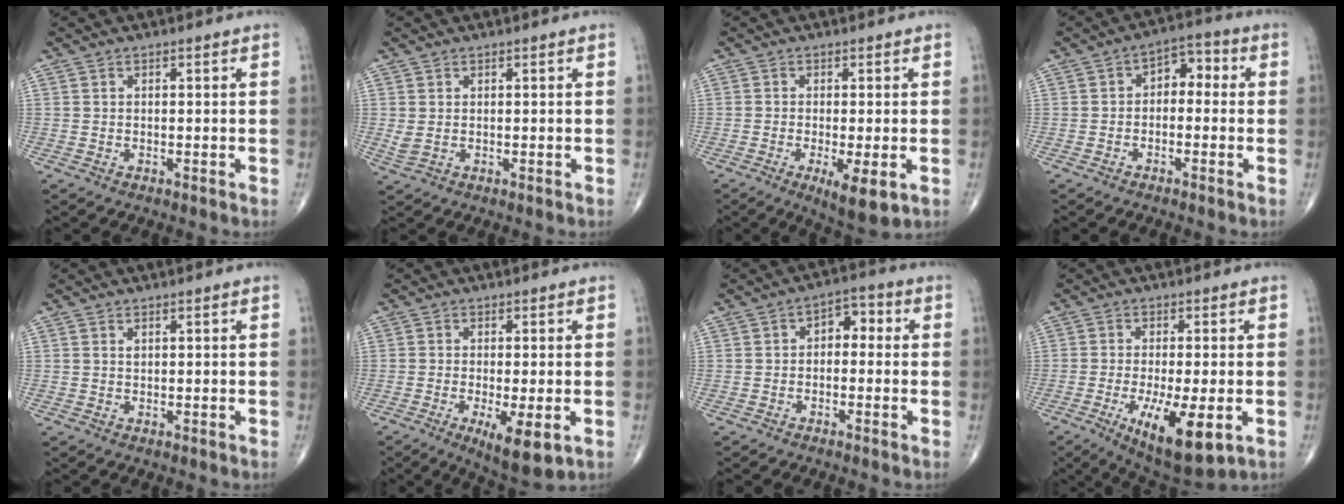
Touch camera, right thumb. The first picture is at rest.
{"total": 1.8, "force": [0.2, 1.0, 1.5], "torque": [-0.039, 0.006, 0.014]}
{"total": 7.0, "force": [-2.4, 1.9, 6.3], "torque": [-0.102, -0.018, -0.035]}
{"total": 5.5, "force": [-0.2, 3.6, 4.1], "torque": [-0.034, 0.029, -0.018]}
{"total": 0.6, "force": [0.3, 0.3, 0.4], "torque": [-0.006, 0.002, 0.007]}
{"total": 8.0, "force": [-2.7, 2.3, 7.2], "torque": [-0.114, -0.020, -0.038]}
{"total": 4.8, "force": [0.0, 3.1, 3.6], "torque": [-0.029, 0.023, -0.014]}
{"total": 12.6, "force": [-4.2, 3.9, 11.2], "torque": [-0.189, -0.020, -0.057]}